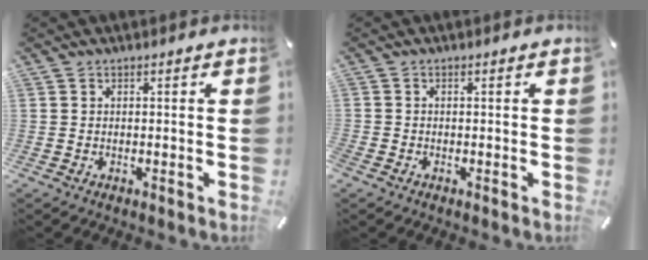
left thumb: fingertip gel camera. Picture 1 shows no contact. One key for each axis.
{"total": 0.7, "fx": -0.5, "fy": 0.5, "fz": 0.0, "tx": 0.003, "ty": 0.002, "tz": -0.010}